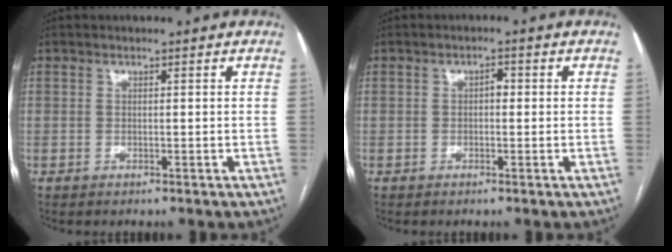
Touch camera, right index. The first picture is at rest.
{"total": 1.4, "force": [0.0, 0.8, 1.2], "torque": [-0.015, 0.007, -0.002]}